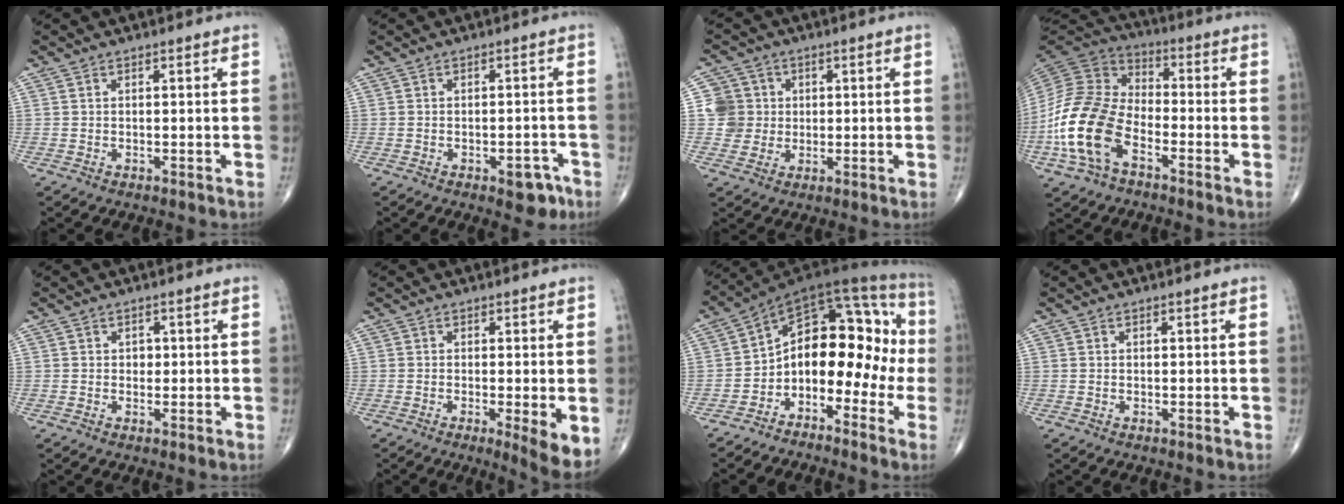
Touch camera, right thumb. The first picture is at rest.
{"total": 4.4, "force": [-2.4, 2.2, 2.9], "torque": [-0.015, 0.016, -0.026]}
{"total": 6.2, "force": [0.7, 6.1, 0.5], "torque": [0.024, 0.007, 0.009]}
{"total": 16.7, "force": [-6.4, 9.7, 12.0], "torque": [-0.244, 0.042, -0.134]}
{"total": 1.3, "force": [0.2, 1.1, 0.6], "torque": [0.000, 0.002, 0.001]}
{"total": 5.8, "force": [-1.3, 1.0, 5.5], "torque": [-0.086, -0.018, -0.023]}
{"total": 15.6, "force": [-3.6, 9.9, 11.5], "torque": [-0.109, 0.108, -0.070]}
{"total": 0.0}